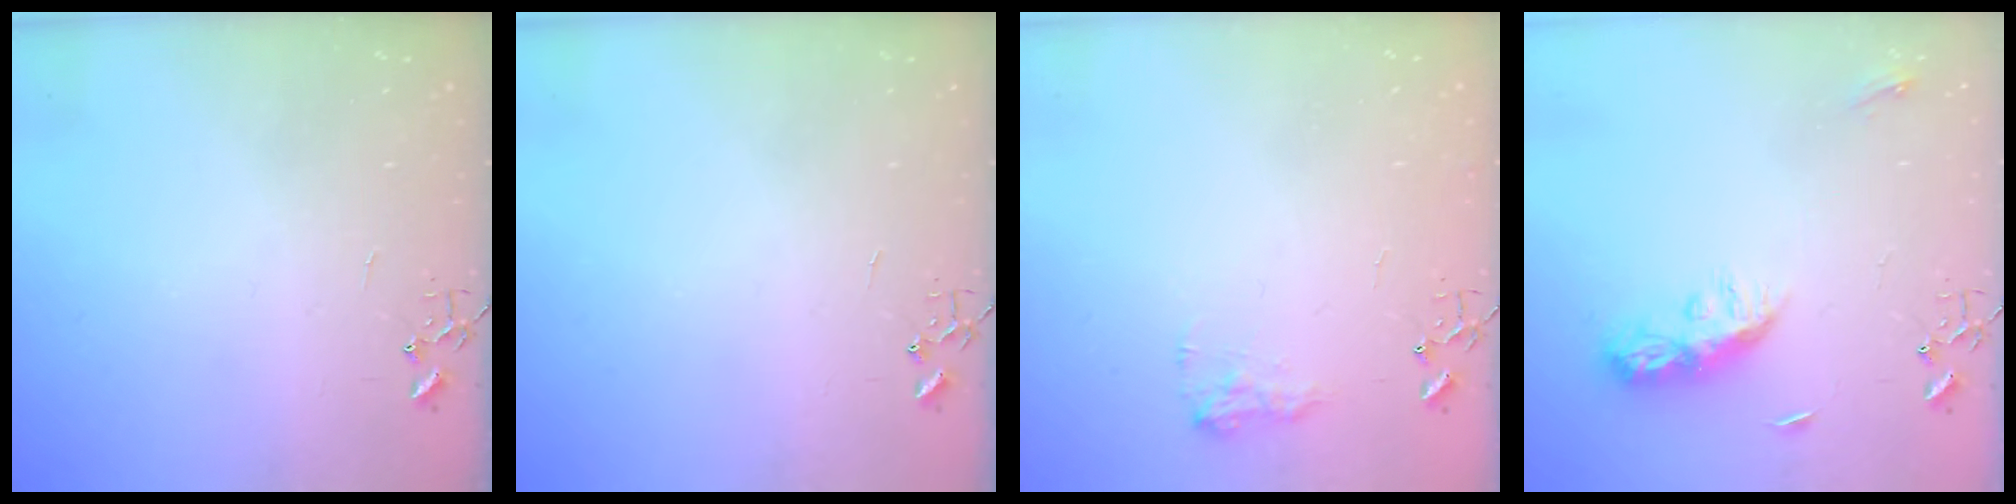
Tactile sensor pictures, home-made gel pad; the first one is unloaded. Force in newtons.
{"total": 0.0}
{"total": 7.9, "press": 7.9, "slide": 0.4}
{"total": 8.7, "press": 8.7, "slide": 0.4}